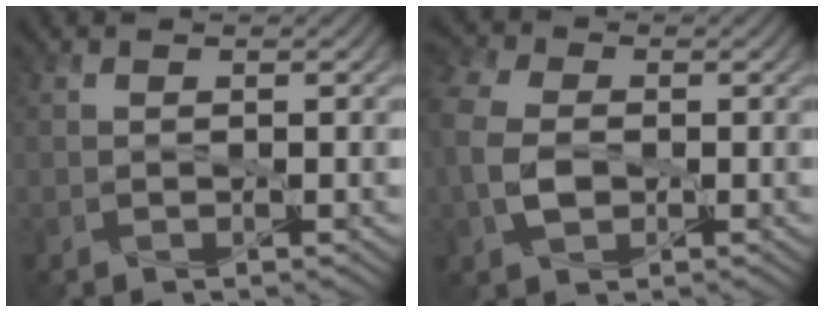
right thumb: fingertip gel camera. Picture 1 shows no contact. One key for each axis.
{"total": 7.2, "fx": -0.8, "fy": 5.0, "fz": 5.1, "tx": -0.154, "ty": 0.000, "tz": -0.021}